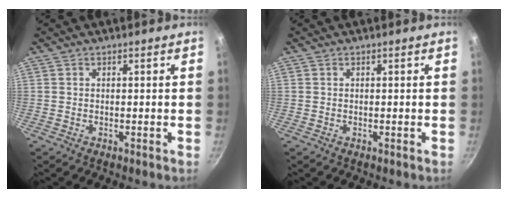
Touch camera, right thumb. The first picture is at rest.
{"total": 0.0}